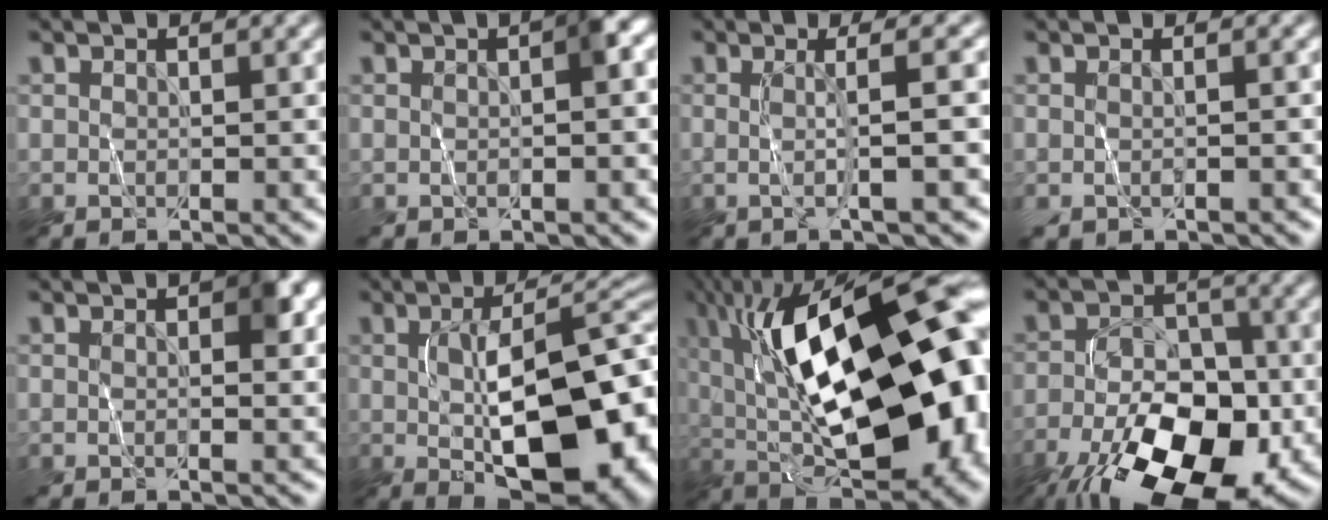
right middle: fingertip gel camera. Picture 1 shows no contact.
{"total": 2.4, "force": [0.1, 0.4, 2.4], "torque": [-0.033, 0.009, 0.001]}
{"total": 3.2, "force": [-0.1, 0.4, 3.2], "torque": [-0.056, 0.003, -0.003]}
{"total": 0.8, "force": [-0.2, 0.3, 0.8], "torque": [-0.012, 0.001, -0.007]}
{"total": 2.7, "force": [0.6, 0.7, 2.6], "torque": [-0.033, 0.003, 0.009]}
{"total": 14.2, "force": [-1.7, 6.1, 12.7], "torque": [-0.176, -0.007, -0.016]}
{"total": 20.8, "force": [1.3, 9.4, 18.5], "torque": [-0.268, 0.026, 0.014]}
{"total": 14.9, "force": [-7.9, 7.6, 10.1], "torque": [-0.170, -0.031, -0.127]}